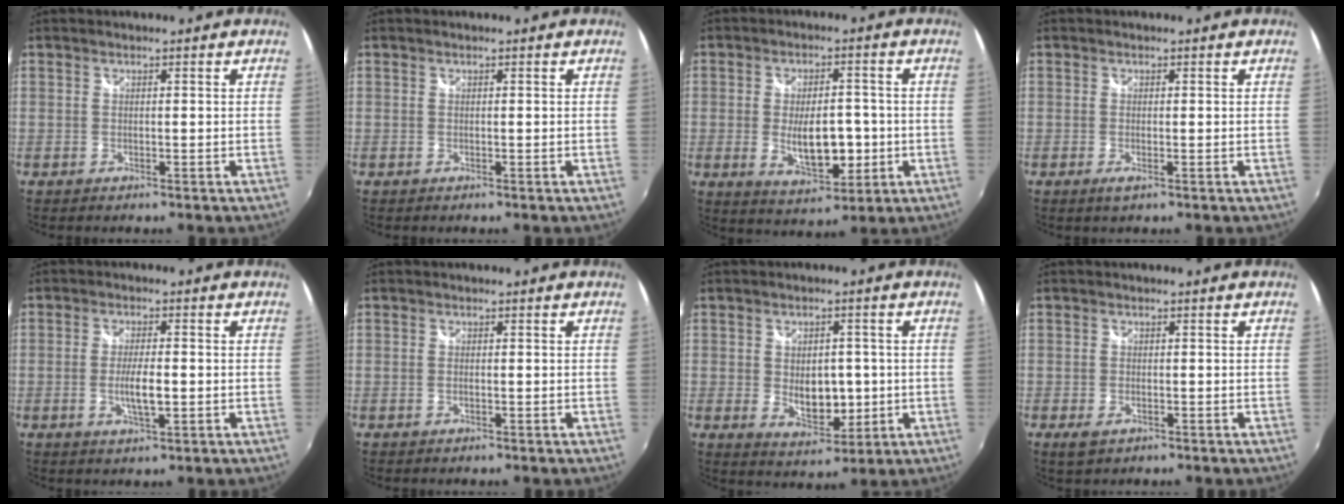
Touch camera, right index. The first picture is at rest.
{"total": 0.0}
{"total": 10.1, "force": [-1.7, 4.9, 8.7], "torque": [-0.154, -0.012, -0.018]}
{"total": 1.4, "force": [-0.4, 0.3, 1.4], "torque": [-0.027, -0.006, -0.008]}
{"total": 4.9, "force": [-1.0, 1.3, 4.7], "torque": [-0.089, -0.007, -0.016]}
{"total": 0.6, "force": [-0.1, 0.2, 0.5], "torque": [-0.013, 0.000, -0.004]}
{"total": 8.2, "force": [-0.7, 5.3, 6.2], "torque": [-0.103, -0.011, 0.001]}
{"total": 2.8, "force": [-1.4, 1.5, 1.8], "torque": [-0.037, -0.006, -0.020]}